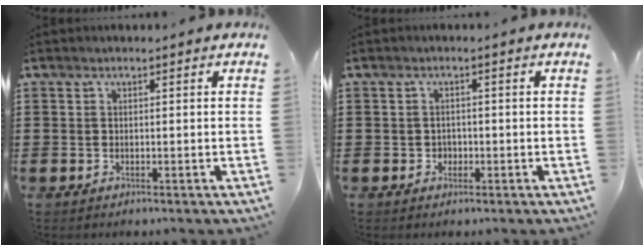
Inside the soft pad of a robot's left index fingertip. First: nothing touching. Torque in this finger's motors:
{"motor_torque": [-0.03, 0.10, 0.00, 0.01]}